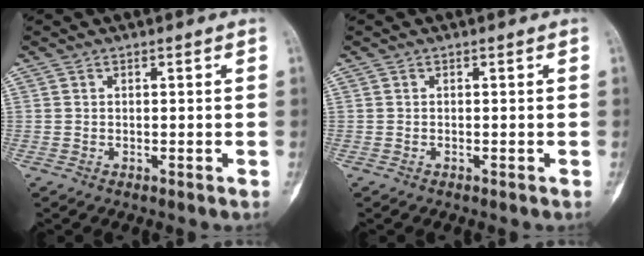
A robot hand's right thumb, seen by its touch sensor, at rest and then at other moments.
{"total": 0.0}